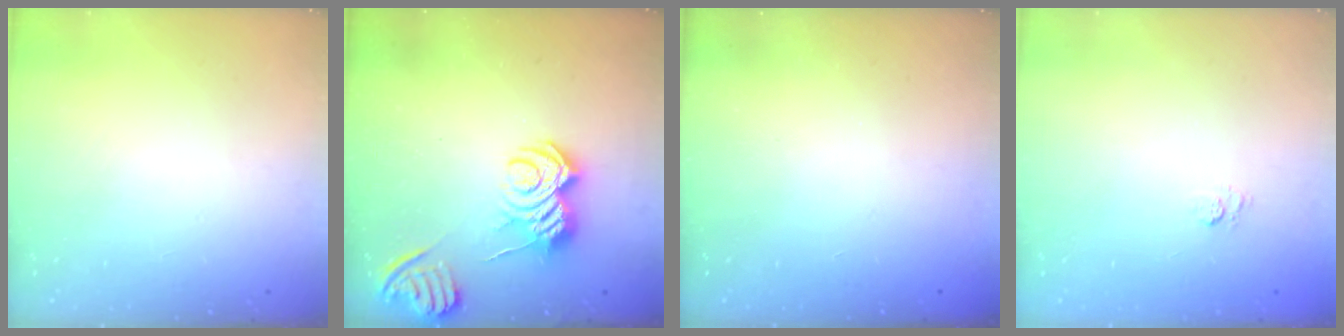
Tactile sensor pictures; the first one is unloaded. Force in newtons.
{"total": 8.2, "press": 8.2, "slide": 0.9}
{"total": 2.3, "press": 2.2, "slide": 0.7}
{"total": 5.6, "press": 5.4, "slide": 1.4}